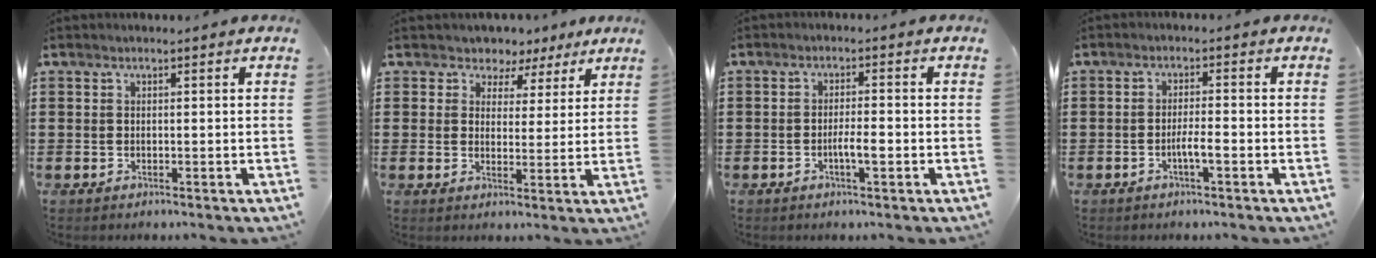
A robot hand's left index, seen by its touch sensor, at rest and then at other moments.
{"total": 3.6, "force": [2.5, 2.5, -0.1], "torque": [-0.022, 0.000, 0.043]}
{"total": 3.2, "force": [-1.1, 0.6, 3.0], "torque": [-0.059, 0.000, -0.023]}
{"total": 2.8, "force": [-1.3, 0.3, 2.4], "torque": [-0.050, -0.001, -0.026]}